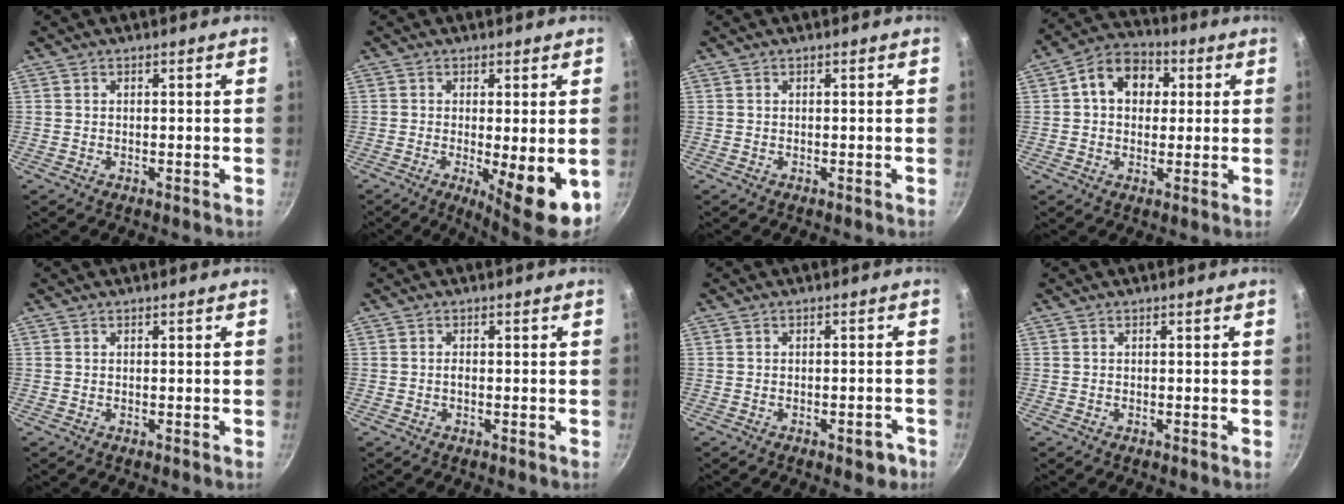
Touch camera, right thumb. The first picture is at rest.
{"total": 9.9, "force": [-2.1, 2.2, 9.4], "torque": [-0.121, -0.011, -0.019]}
{"total": 0.0}
{"total": 10.8, "force": [2.4, 8.3, 6.5], "torque": [-0.073, 0.019, 0.020]}
{"total": 0.0}
{"total": 0.6, "force": [-0.2, 0.3, 0.5], "torque": [-0.010, 0.003, -0.005]}
{"total": 3.5, "force": [-1.9, 1.7, 2.3], "torque": [-0.016, 0.021, -0.014]}
{"total": 0.0}